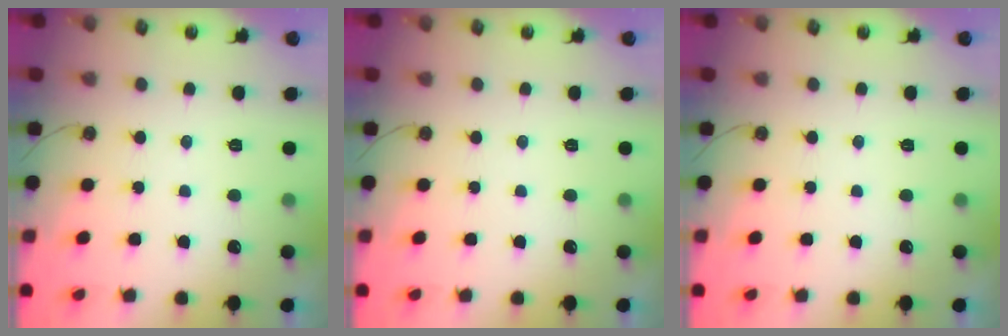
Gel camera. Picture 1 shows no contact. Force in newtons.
{"total": 0.0}
{"total": 0.0}